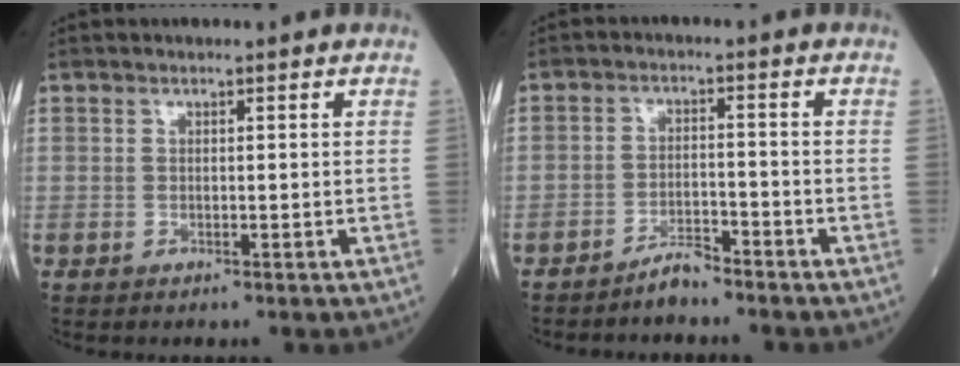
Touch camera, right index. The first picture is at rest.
{"total": 3.1, "force": [-2.9, 0.5, 1.0], "torque": [-0.016, -0.003, -0.054]}